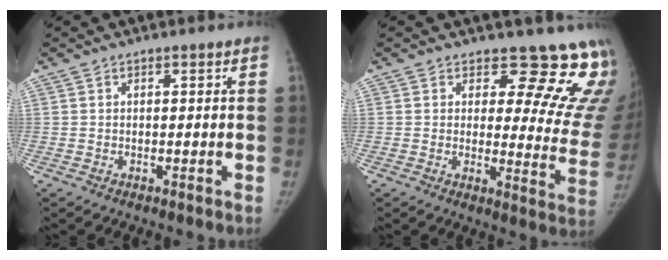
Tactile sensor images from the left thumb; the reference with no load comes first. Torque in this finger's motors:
{"motor_torque": [0.09, 0.14, 0.40, -0.13, 0.01]}